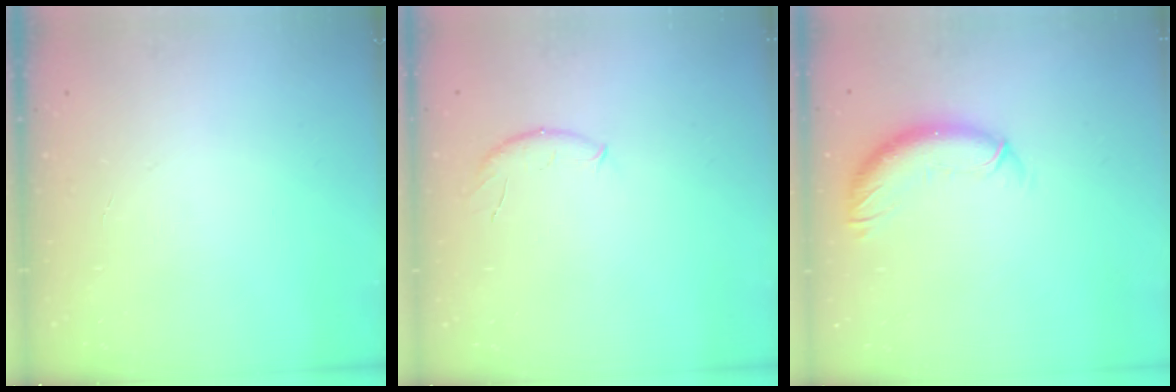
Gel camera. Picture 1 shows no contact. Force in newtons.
{"total": 6.1, "press": 6.0, "slide": 1.0}
{"total": 10.3, "press": 10.2, "slide": 1.4}